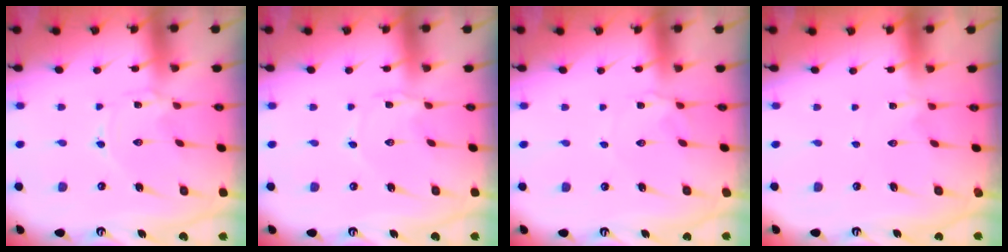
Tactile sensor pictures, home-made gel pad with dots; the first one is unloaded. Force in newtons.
{"total": 2.4, "press": 2.4, "slide": 0.3}
{"total": 2.0, "press": 1.9, "slide": 0.3}
{"total": 0.7, "press": 0.6, "slide": 0.3}